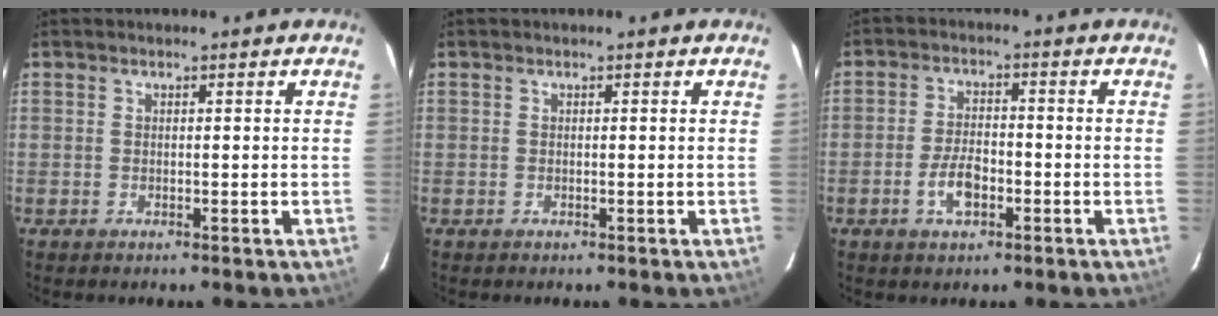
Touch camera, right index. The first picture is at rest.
{"total": 0.0}
{"total": 5.6, "force": [-2.3, 2.7, 4.3], "torque": [-0.089, 0.005, -0.039]}